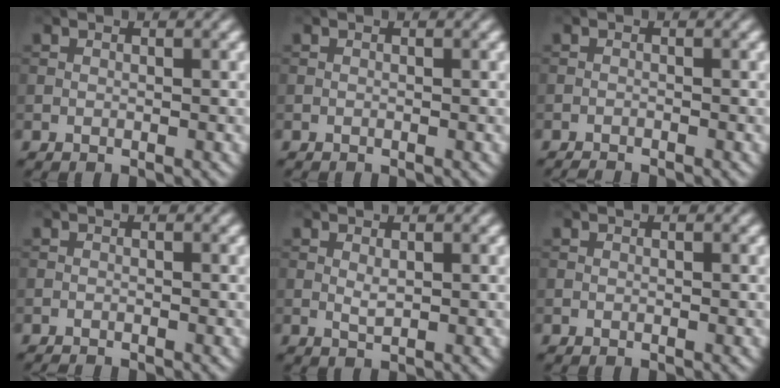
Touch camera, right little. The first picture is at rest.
{"total": 0.0}
{"total": 1.1, "force": [-1.0, 0.0, 0.2], "torque": [-0.001, -0.001, -0.022]}
{"total": 0.8, "force": [-0.8, 0.0, 0.1], "torque": [0.002, -0.002, -0.018]}
{"total": 1.0, "force": [0.4, 0.4, 0.8], "torque": [-0.020, -0.003, 0.008]}
{"total": 0.0}